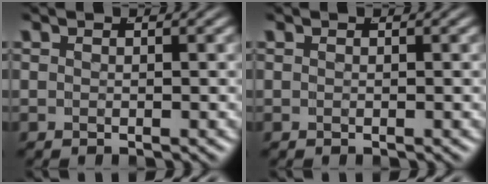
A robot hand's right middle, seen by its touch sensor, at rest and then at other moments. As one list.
[{"total": 0.0}]